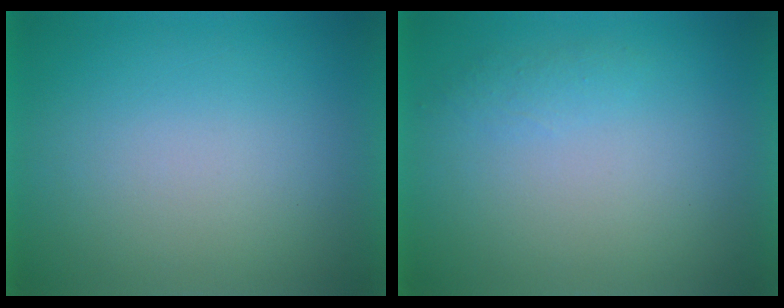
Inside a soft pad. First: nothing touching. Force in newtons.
{"total": 2.1}